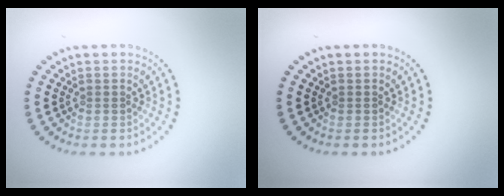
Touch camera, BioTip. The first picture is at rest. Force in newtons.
{"total": 0.0}